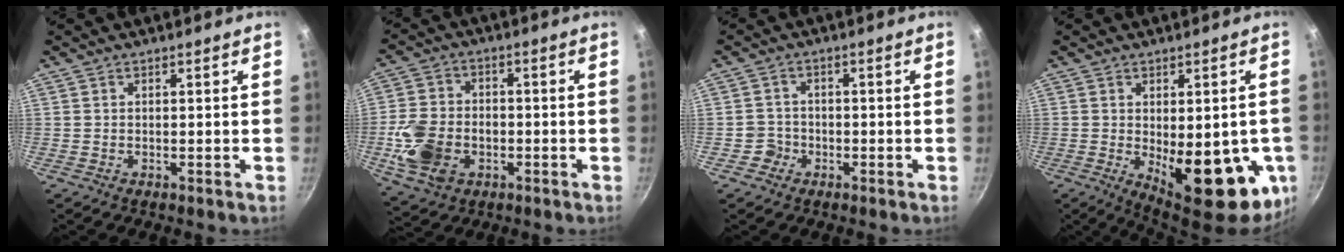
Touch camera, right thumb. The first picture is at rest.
{"total": 12.1, "force": [-3.0, 8.8, 7.8], "torque": [-0.141, 0.013, -0.055]}
{"total": 3.1, "force": [-1.5, 2.7, 0.3], "torque": [0.014, 0.022, -0.026]}
{"total": 19.5, "force": [-4.1, 8.2, 17.2], "torque": [-0.185, -0.025, -0.036]}